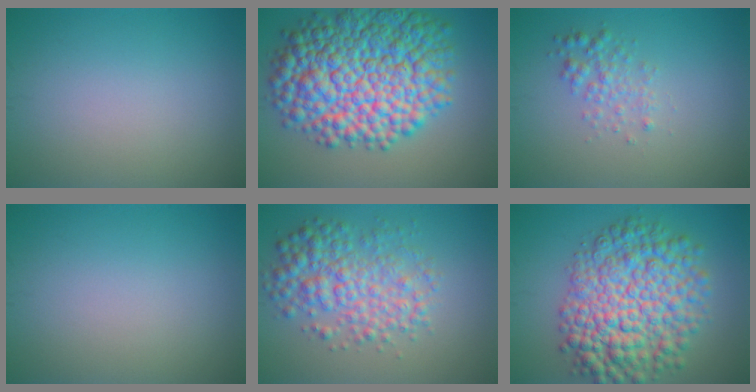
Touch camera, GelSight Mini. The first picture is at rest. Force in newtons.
{"total": 14.0, "press": 14.0, "slide": 0.2}
{"total": 2.0, "press": 2.0, "slide": 0.0}
{"total": 0.0}
{"total": 5.5, "press": 5.5, "slide": 0.1}
{"total": 10.5, "press": 10.5, "slide": 0.2}